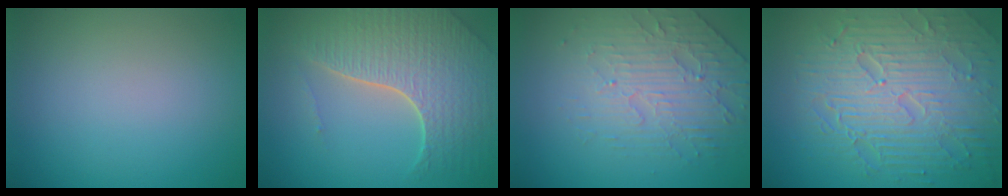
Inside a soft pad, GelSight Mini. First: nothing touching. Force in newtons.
{"total": 7.4, "press": 5.3, "slide": 5.2}
{"total": 4.7, "press": 3.5, "slide": 3.1}
{"total": 10.0, "press": 6.5, "slide": 7.6}